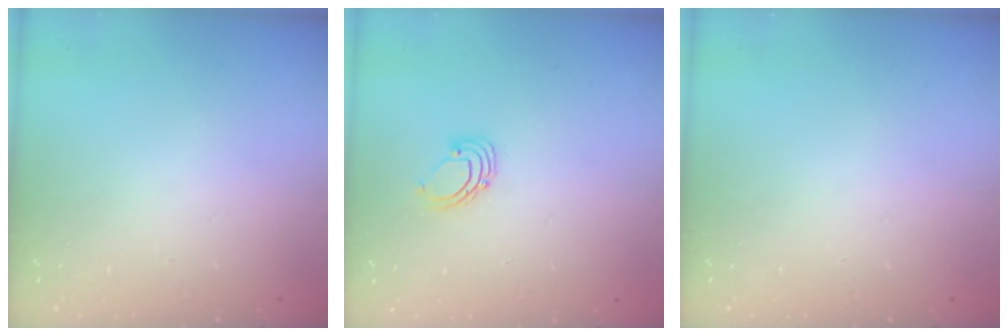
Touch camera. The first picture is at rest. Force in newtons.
{"total": 2.6, "press": 2.6, "slide": 0.2}
{"total": 0.0}